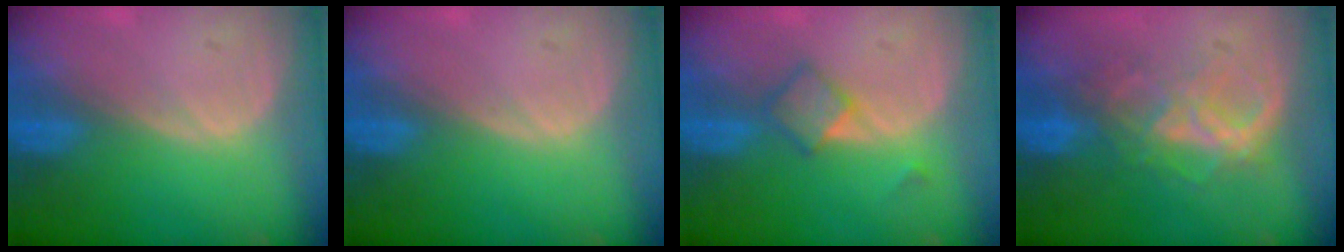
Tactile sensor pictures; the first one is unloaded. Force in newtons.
{"total": 0.0}
{"total": 3.4, "press": 3.4, "slide": 0.3}
{"total": 6.7, "press": 6.7, "slide": 0.4}